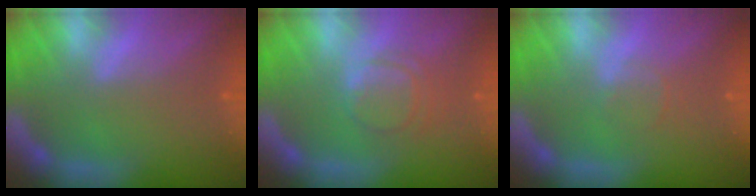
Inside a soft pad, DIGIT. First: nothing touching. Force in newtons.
{"total": 4.0}
{"total": 1.4}